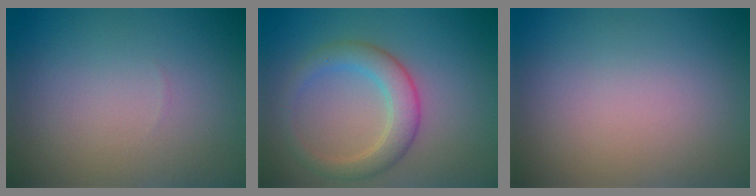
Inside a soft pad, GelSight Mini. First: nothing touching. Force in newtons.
{"total": 3.8, "press": 3.8, "slide": 0.2}
{"total": 0.0}